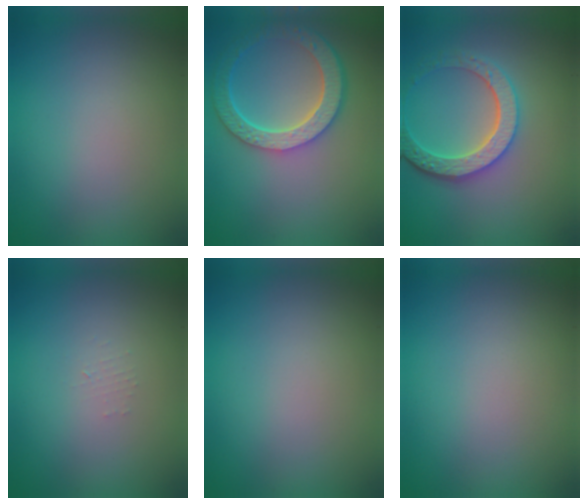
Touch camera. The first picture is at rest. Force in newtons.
{"total": 6.5, "press": 5.1, "slide": 4.1}
{"total": 4.9, "press": 4.2, "slide": 2.4}
{"total": 0.7, "press": 0.7, "slide": 0.1}
{"total": 0.0}
{"total": 0.0}